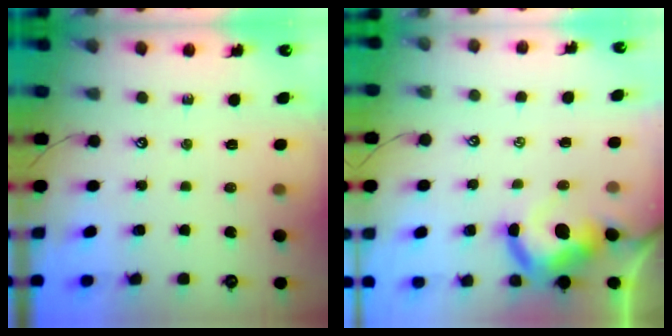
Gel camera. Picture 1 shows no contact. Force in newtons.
{"total": 5.4, "press": 5.2, "slide": 1.3}